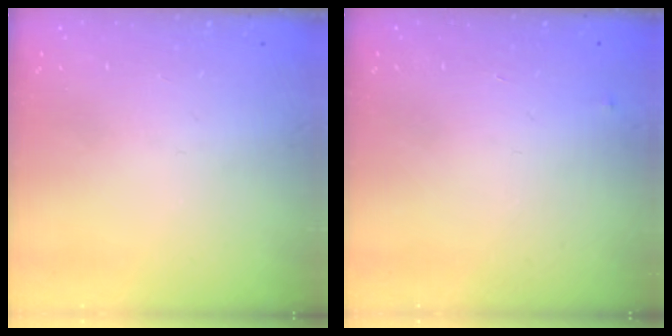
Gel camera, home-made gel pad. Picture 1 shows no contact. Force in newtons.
{"total": 2.5, "press": 2.5, "slide": 0.4}